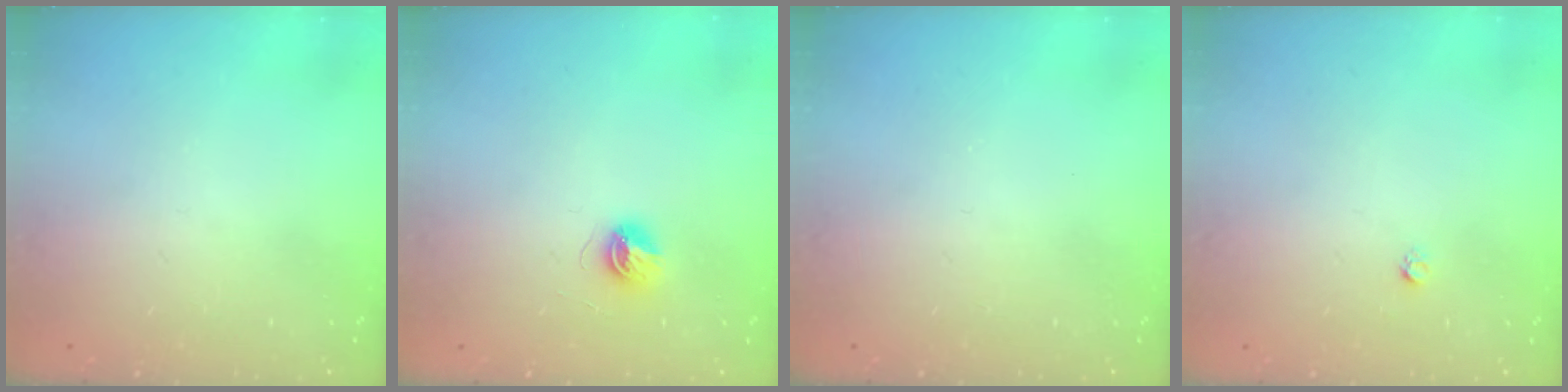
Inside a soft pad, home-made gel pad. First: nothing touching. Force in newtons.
{"total": 5.6, "press": 5.6, "slide": 0.5}
{"total": 0.0}
{"total": 1.6, "press": 1.5, "slide": 0.1}